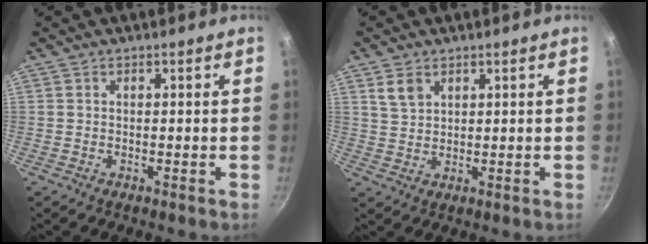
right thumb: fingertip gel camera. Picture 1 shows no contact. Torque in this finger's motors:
{"motor_torque": [0.16, 0.78, 0.23, -0.33, 0.02]}